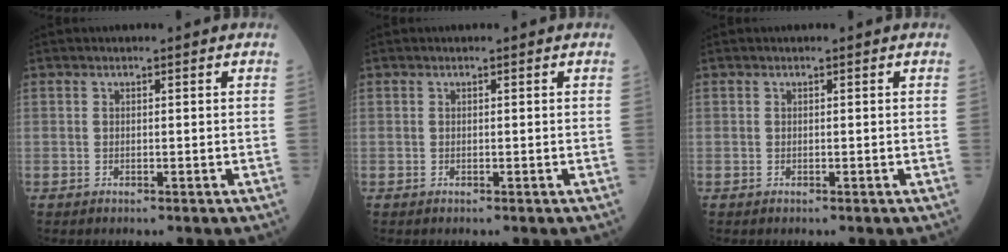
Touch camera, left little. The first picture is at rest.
{"total": 0.0}
{"total": 0.0}